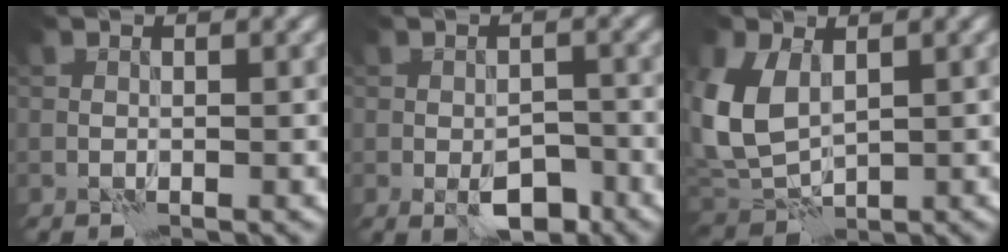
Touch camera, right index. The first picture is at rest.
{"total": 4.0, "force": [-2.0, 1.9, 2.9], "torque": [-0.041, -0.001, -0.031]}
{"total": 6.0, "force": [1.4, 4.0, 4.3], "torque": [-0.111, -0.001, 0.022]}